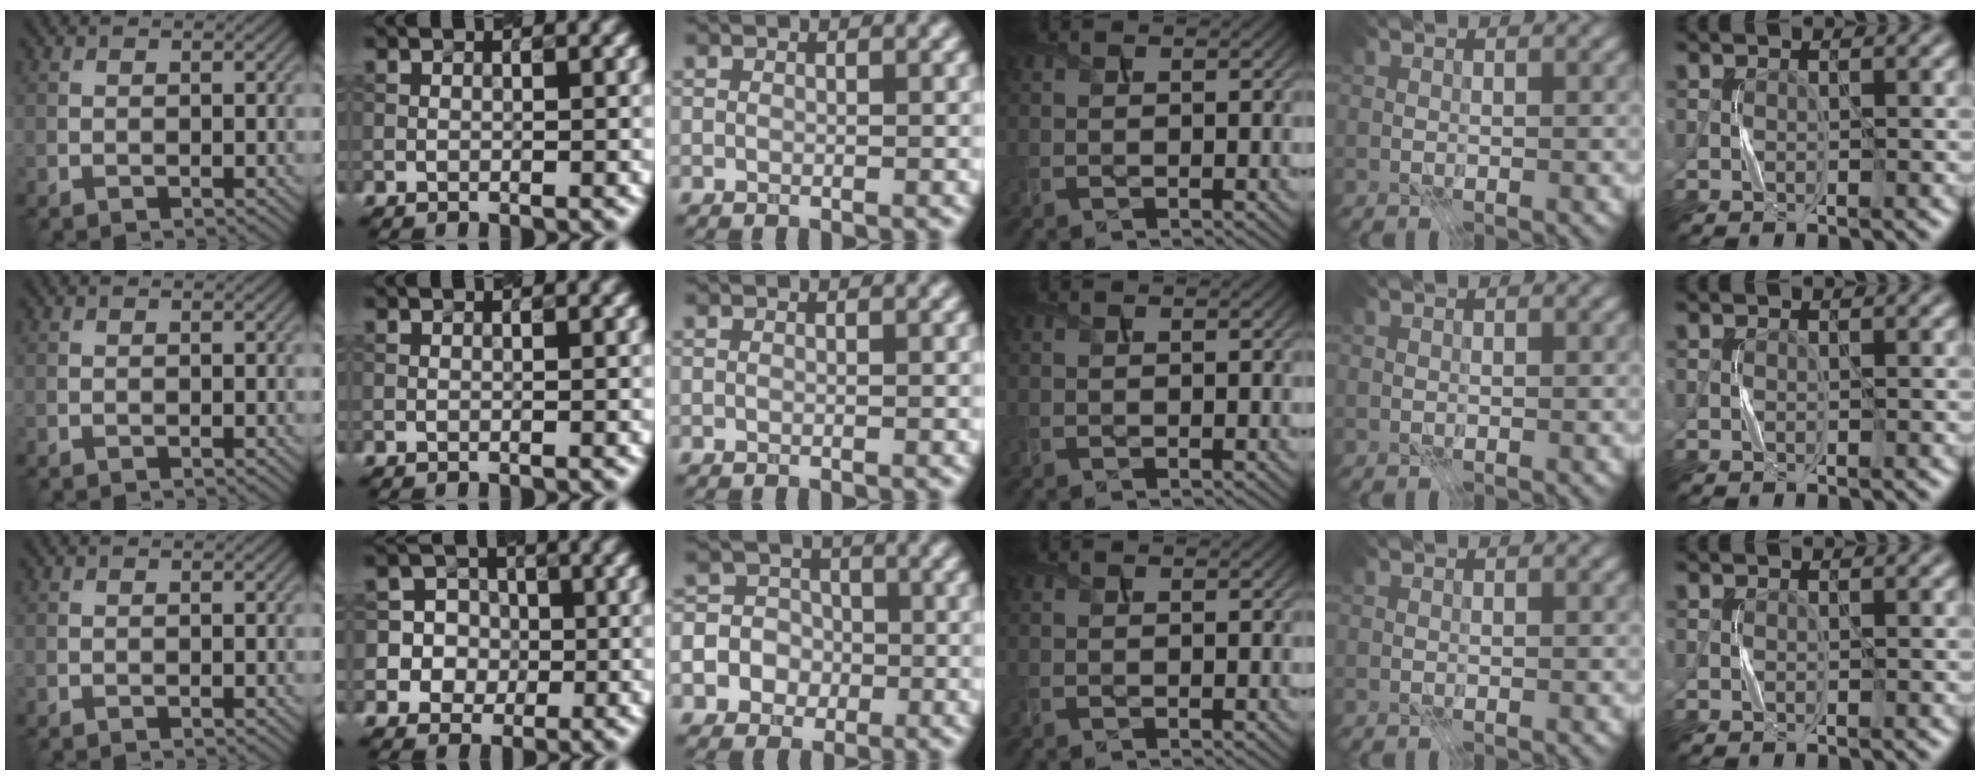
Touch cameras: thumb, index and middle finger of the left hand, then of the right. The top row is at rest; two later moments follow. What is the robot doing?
{"motion": "press", "object": "gel pad"}